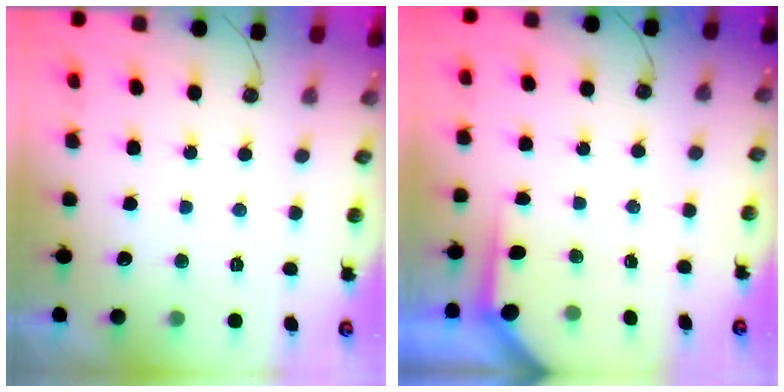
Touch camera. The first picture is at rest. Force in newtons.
{"total": 3.4, "press": 3.4, "slide": 0.3}